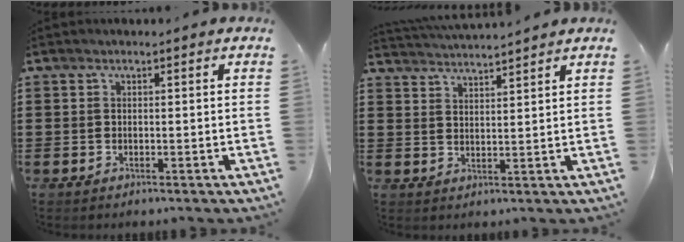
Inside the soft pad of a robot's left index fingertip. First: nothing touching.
{"total": 2.9, "force": [2.9, -0.7, 0.0], "torque": [-0.010, -0.017, 0.051]}